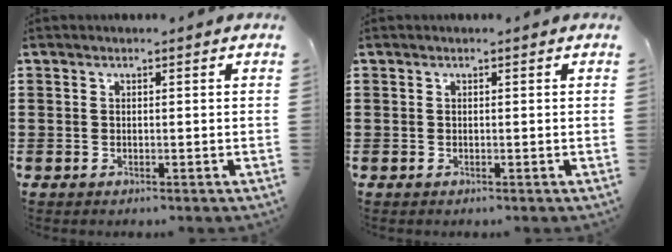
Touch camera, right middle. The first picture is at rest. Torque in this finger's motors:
{"motor_torque": [0.00, 0.00, 0.00, 0.00]}